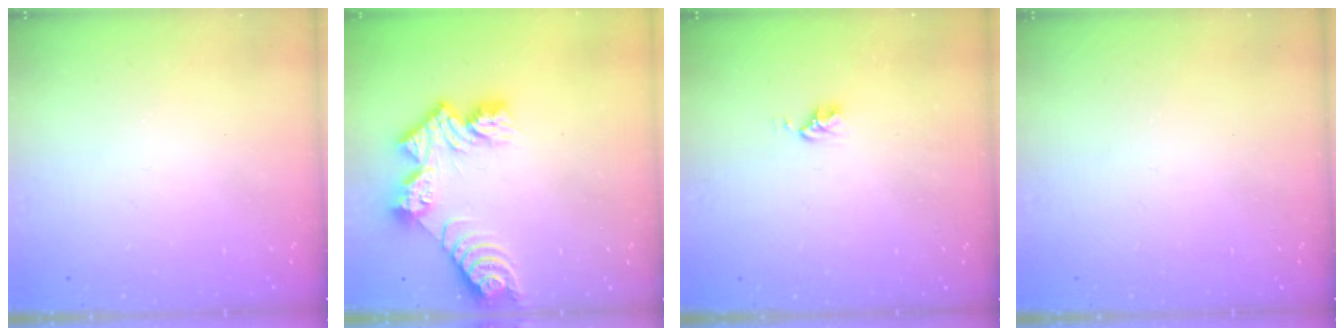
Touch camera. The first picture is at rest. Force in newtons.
{"total": 11.0, "press": 11.0, "slide": 0.8}
{"total": 2.8, "press": 2.8, "slide": 0.4}
{"total": 0.0}